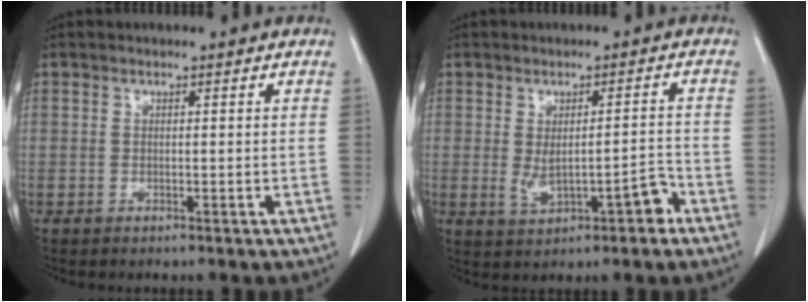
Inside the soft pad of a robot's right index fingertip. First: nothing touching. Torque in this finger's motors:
{"motor_torque": [0.20, -0.04, 0.13, 0.04]}